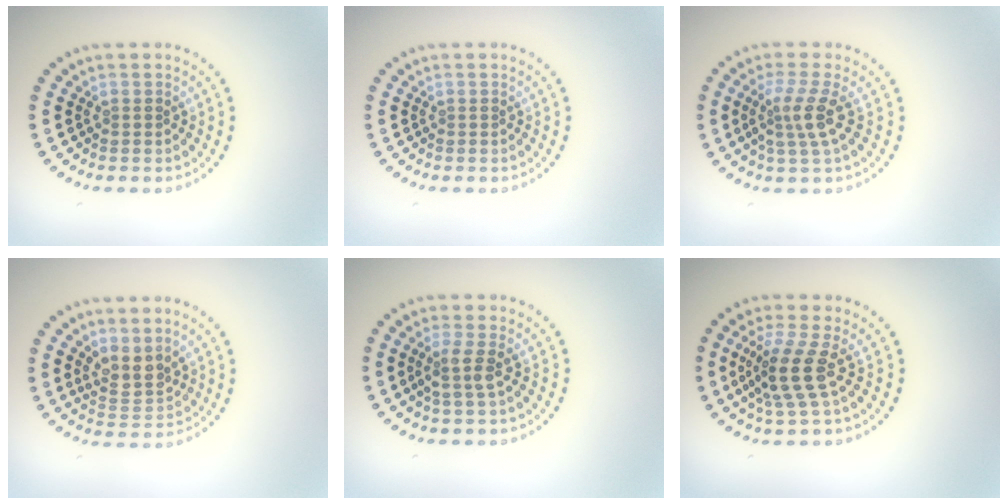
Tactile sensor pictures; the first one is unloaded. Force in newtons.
{"total": 0.0}
{"total": 2.9, "press": 2.2, "slide": 1.9}
{"total": 2.6, "press": 2.0, "slide": 1.7}
{"total": 1.9, "press": 1.5, "slide": 1.1}
{"total": 3.8, "press": 2.9, "slide": 2.5}